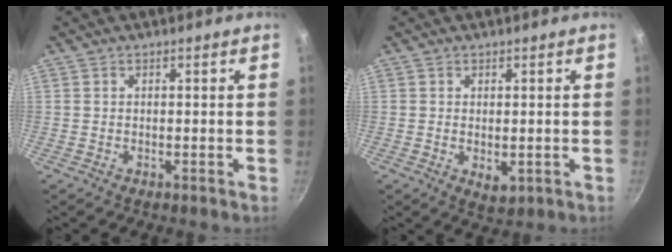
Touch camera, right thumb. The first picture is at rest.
{"total": 3.1, "force": [-0.3, 1.9, 2.4], "torque": [-0.036, -0.011, 0.000]}